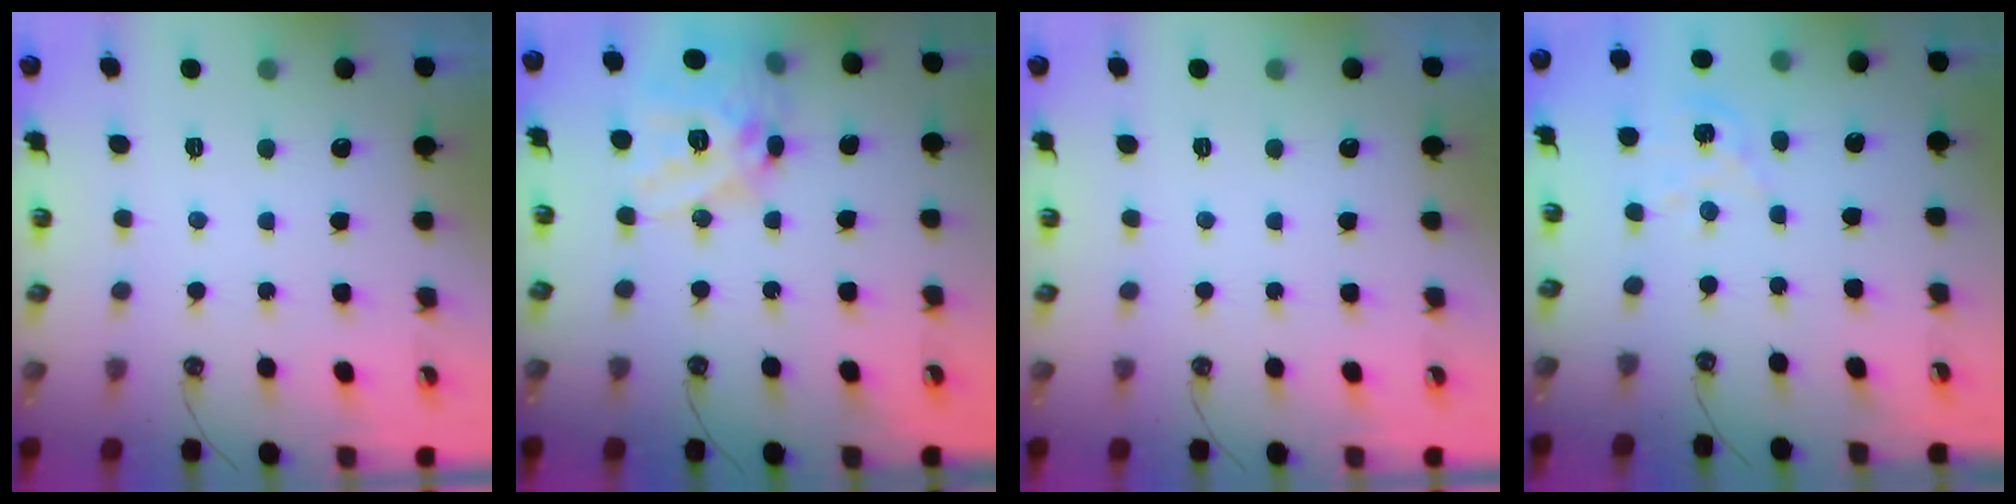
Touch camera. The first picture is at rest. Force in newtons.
{"total": 20.0, "press": 19.9, "slide": 1.9}
{"total": 0.0}
{"total": 2.8, "press": 2.7, "slide": 0.3}